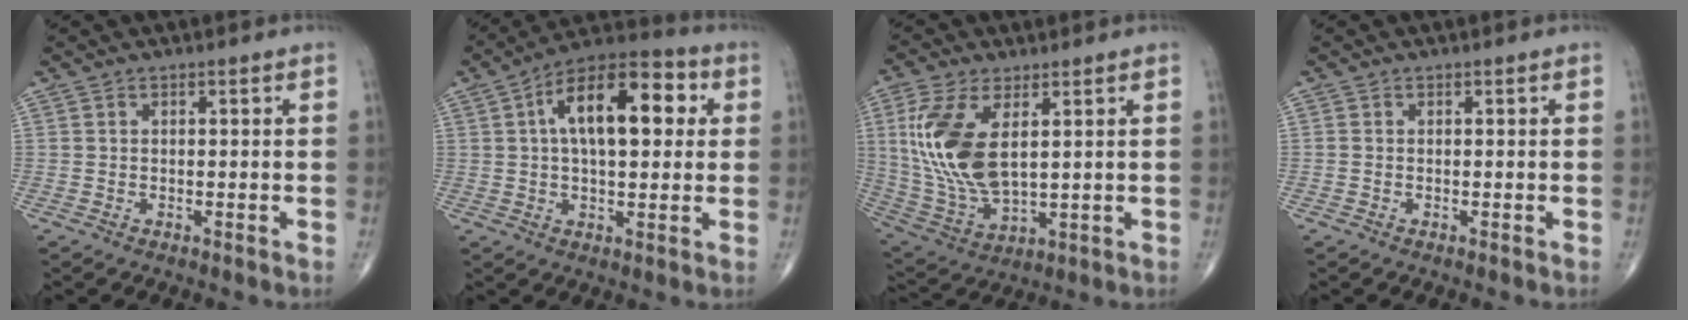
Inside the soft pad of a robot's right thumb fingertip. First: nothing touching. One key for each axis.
{"total": 16.8, "fx": 3.8, "fy": 8.1, "fz": 14.2, "tx": -0.204, "ty": 0.026, "tz": 0.049}
{"total": 15.6, "fx": 3.6, "fy": 7.7, "fz": 13.1, "tx": -0.281, "ty": -0.016, "tz": 0.082}
{"total": 0.0}